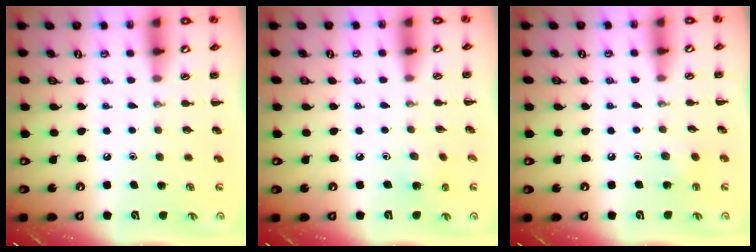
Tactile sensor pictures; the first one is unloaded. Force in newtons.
{"total": 3.1, "press": 2.9, "slide": 1.0}
{"total": 4.3, "press": 4.1, "slide": 1.1}